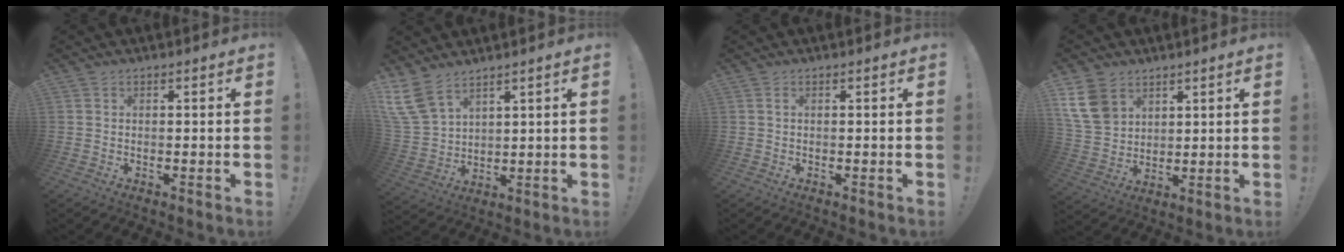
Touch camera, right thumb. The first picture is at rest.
{"total": 9.9, "force": [7.5, 4.7, 4.6], "torque": [-0.102, -0.040, 0.150]}
{"total": 0.6, "force": [0.0, -0.1, 0.6], "torque": [-0.013, 0.000, 0.000]}
{"total": 12.0, "force": [6.4, 8.6, 5.5], "torque": [-0.100, -0.027, 0.132]}